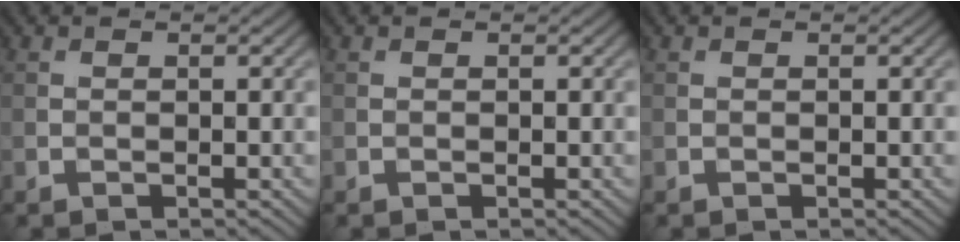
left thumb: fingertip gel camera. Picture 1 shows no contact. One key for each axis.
{"total": 0.0}
{"total": 0.0}